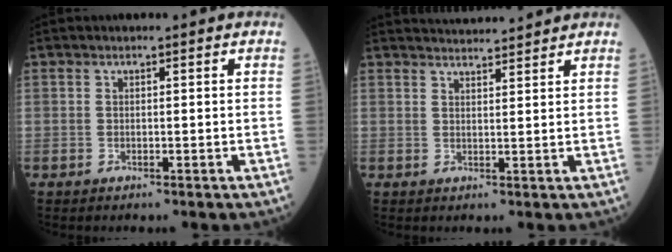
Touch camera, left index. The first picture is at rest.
{"total": 6.2, "force": [6.1, 0.0, 1.1], "torque": [-0.022, 0.025, 0.084]}